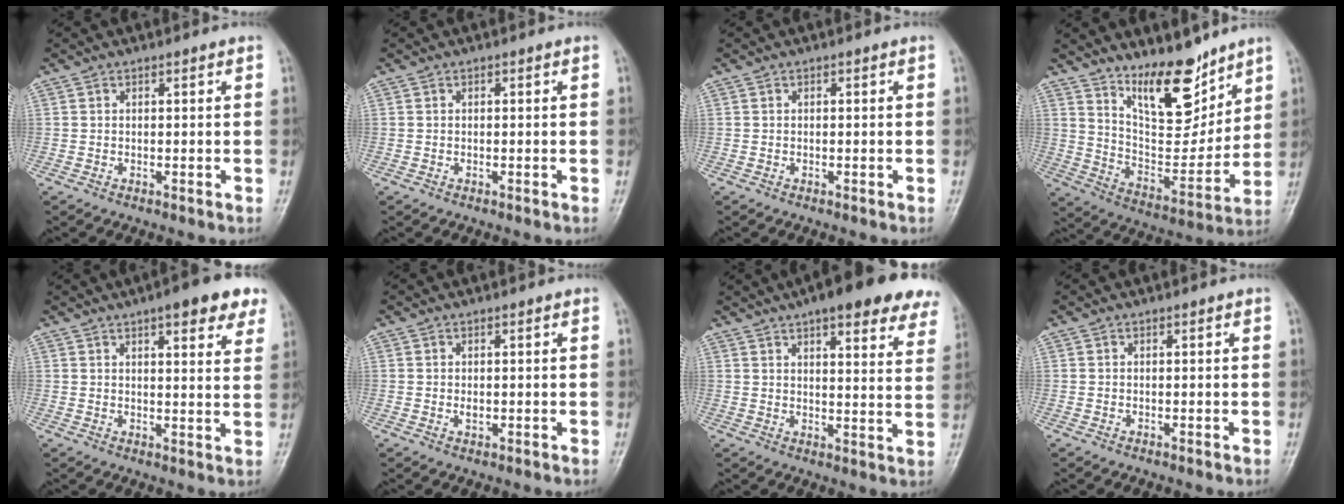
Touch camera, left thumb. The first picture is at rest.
{"total": 0.0}
{"total": 0.0}
{"total": 14.9, "force": [10.7, 5.8, 8.6], "torque": [-0.098, -0.084, 0.195]}
{"total": 10.5, "force": [6.5, 2.9, 7.8], "torque": [-0.072, -0.021, 0.075]}
{"total": 1.2, "force": [0.3, 0.7, 1.0], "torque": [-0.014, -0.004, 0.009]}
{"total": 21.4, "force": [15.3, 6.3, 13.6], "torque": [-0.144, -0.024, 0.177]}
{"total": 0.0}